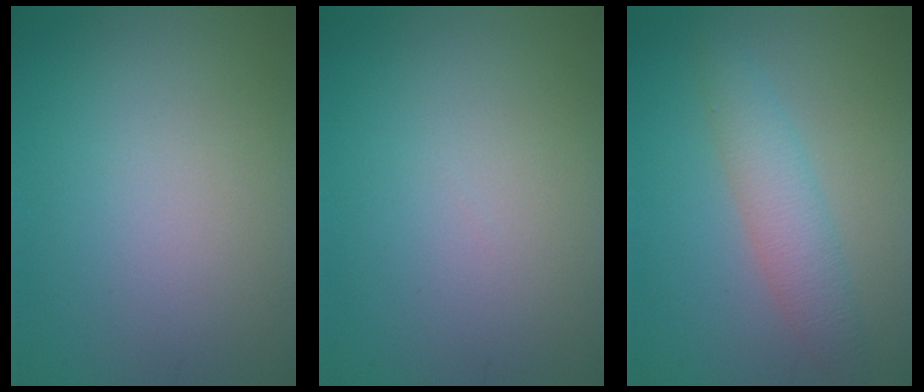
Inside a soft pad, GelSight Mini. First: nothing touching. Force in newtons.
{"total": 0.0}
{"total": 3.4, "press": 3.4, "slide": 0.0}